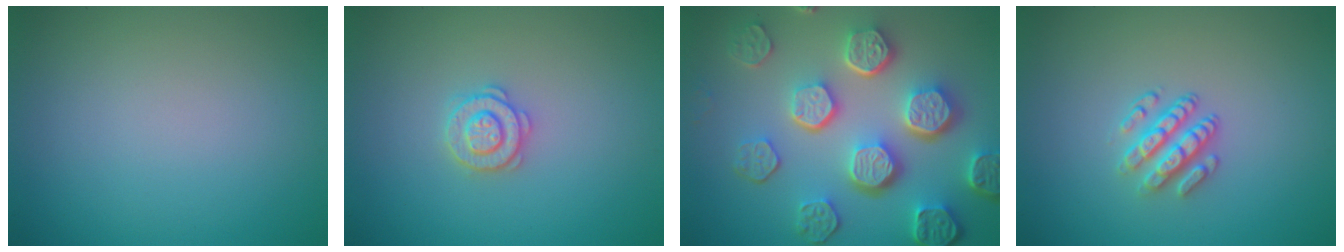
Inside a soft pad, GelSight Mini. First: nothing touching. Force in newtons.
{"total": 2.6, "press": 2.5, "slide": 0.5}
{"total": 8.4, "press": 6.2, "slide": 5.7}
{"total": 2.9, "press": 2.4, "slide": 1.6}